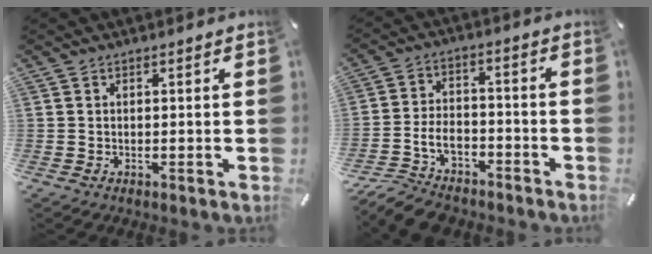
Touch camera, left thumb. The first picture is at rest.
{"total": 10.0, "force": [-6.7, 5.9, 4.6], "torque": [-0.092, 0.035, -0.126]}